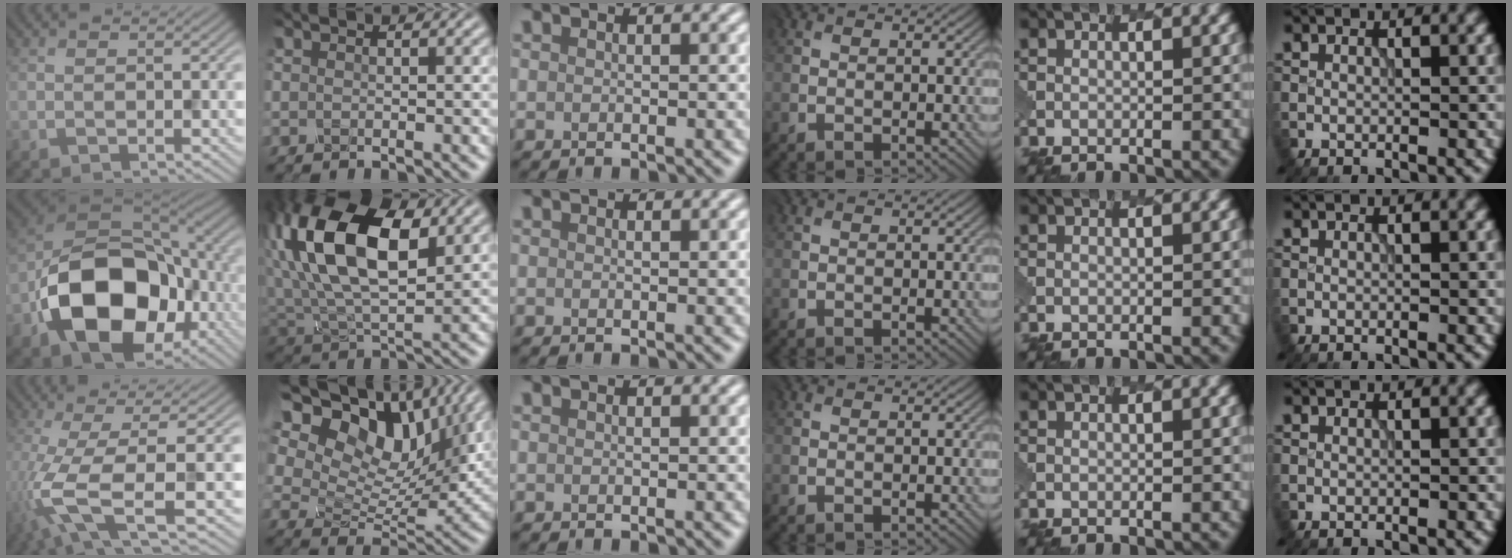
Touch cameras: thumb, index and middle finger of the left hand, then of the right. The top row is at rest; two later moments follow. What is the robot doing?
{"motion": "dispense", "object": "toothpaste"}